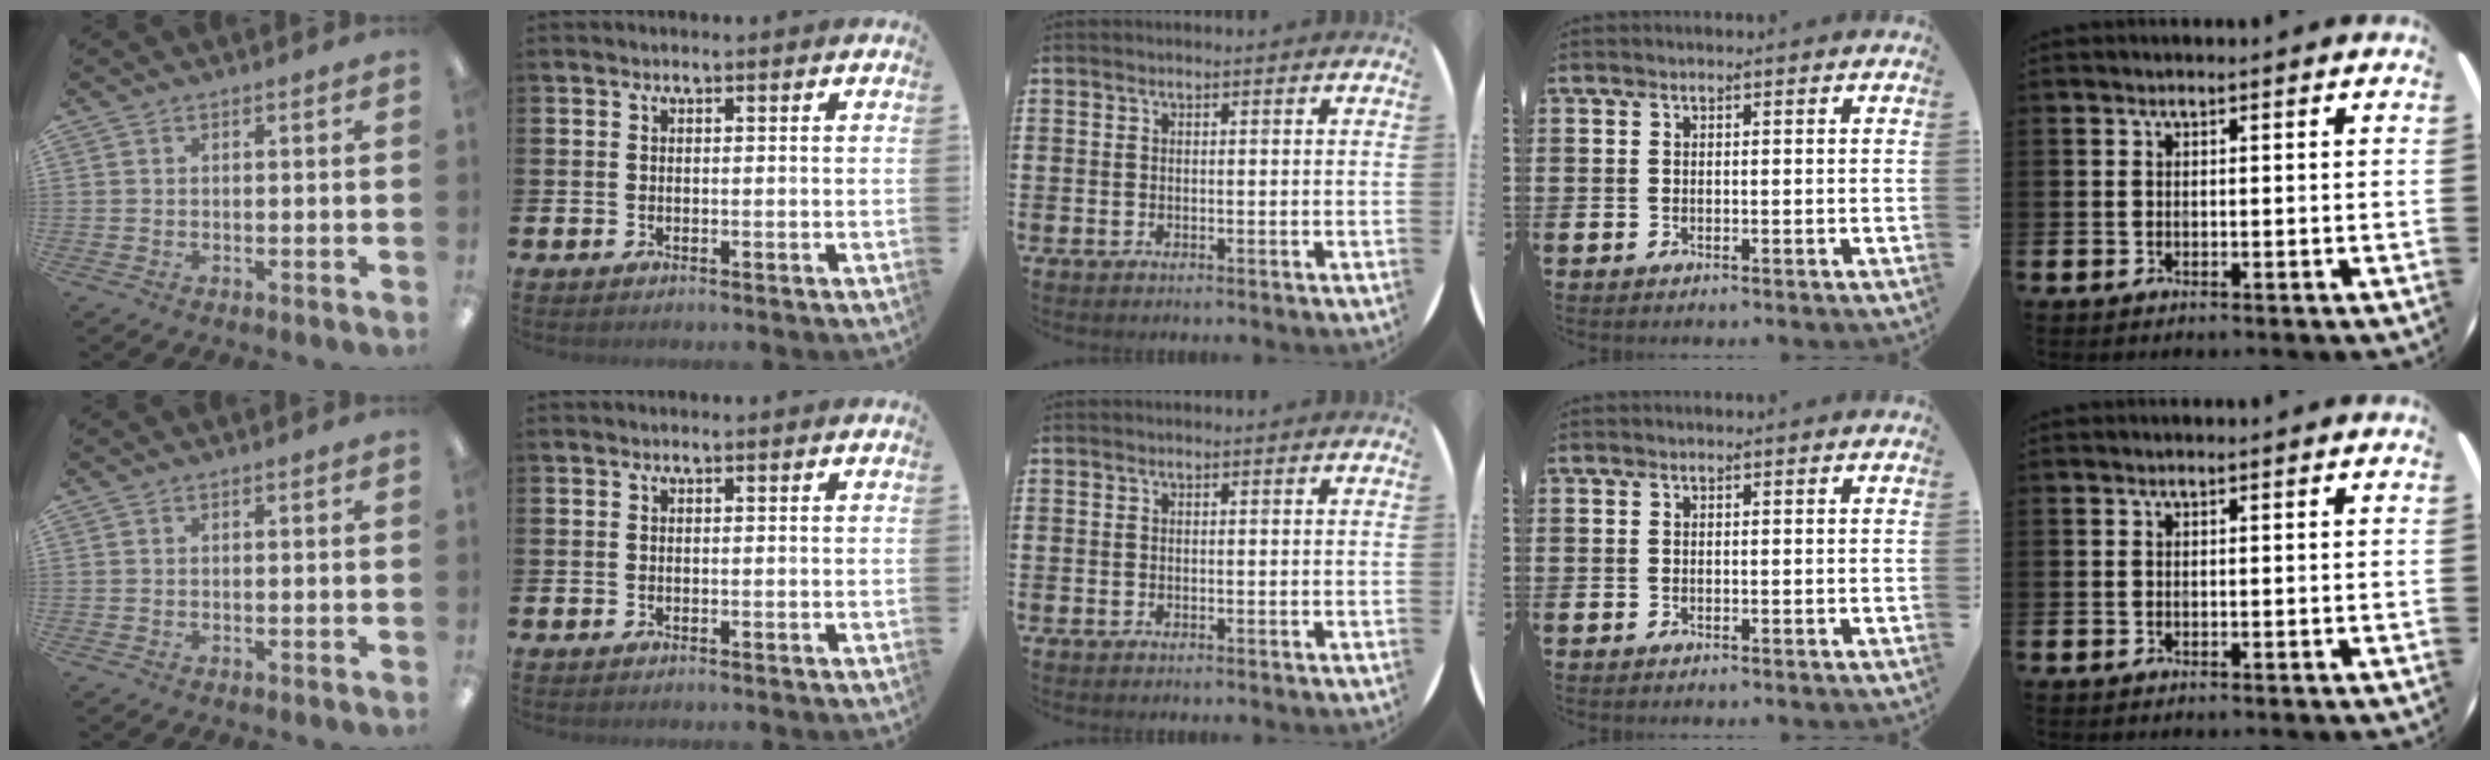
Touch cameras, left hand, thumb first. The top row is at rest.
{}